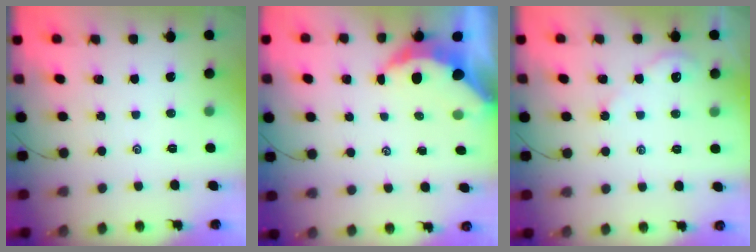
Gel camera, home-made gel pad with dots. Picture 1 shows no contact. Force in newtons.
{"total": 5.8, "press": 5.8, "slide": 0.9}
{"total": 2.1, "press": 2.1, "slide": 0.3}